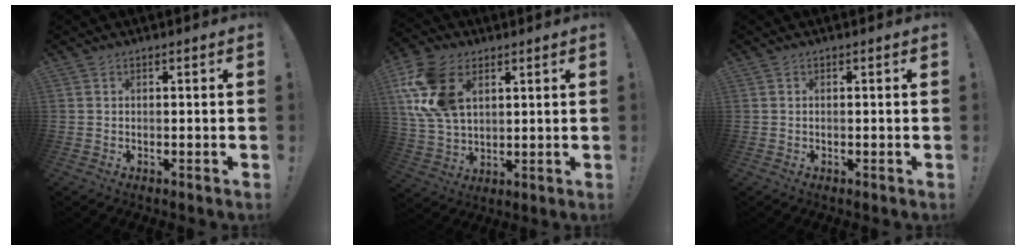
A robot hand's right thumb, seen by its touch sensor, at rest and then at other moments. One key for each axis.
{"total": 17.2, "fx": 6.4, "fy": 11.2, "fz": 11.3, "tx": -0.224, "ty": -0.011, "tz": 0.126}
{"total": 0.0}